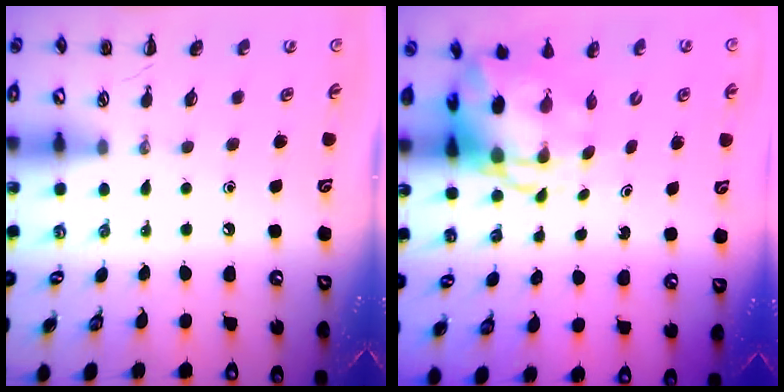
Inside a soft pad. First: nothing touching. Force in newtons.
{"total": 6.3, "press": 6.1, "slide": 1.7}